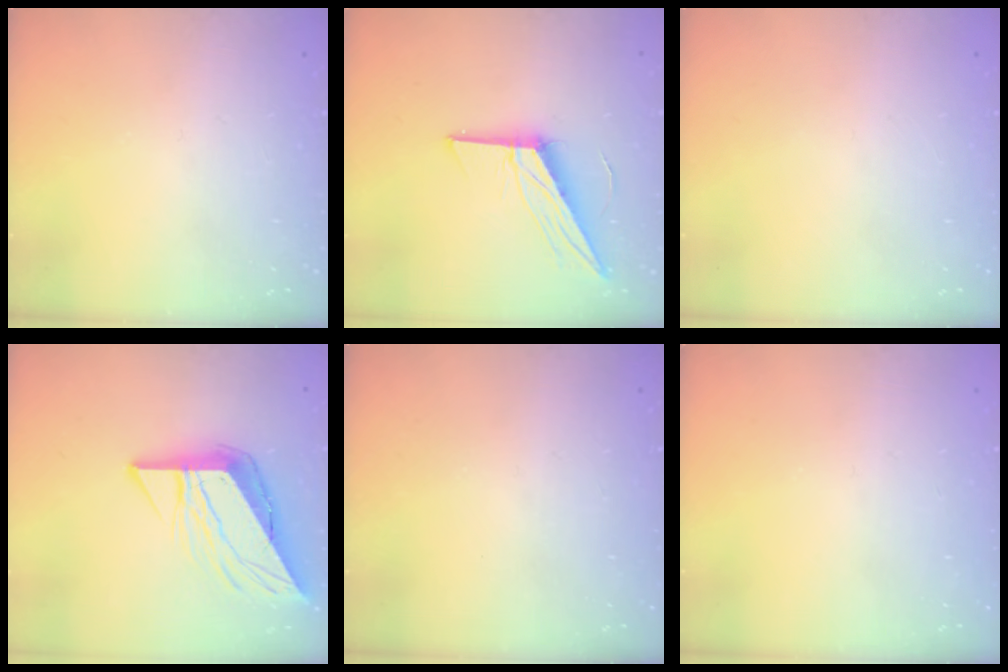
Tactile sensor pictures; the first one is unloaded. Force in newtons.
{"total": 13.3, "press": 13.3, "slide": 0.7}
{"total": 0.0}
{"total": 11.7, "press": 11.6, "slide": 1.4}
{"total": 0.0}
{"total": 0.0}